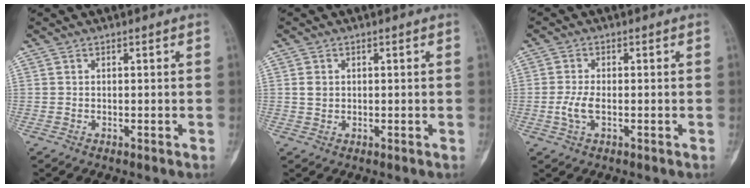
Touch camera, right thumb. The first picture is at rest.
{"total": 1.8, "force": [0.3, 1.5, 1.0], "torque": [-0.014, 0.001, 0.009]}
{"total": 3.6, "force": [-0.8, 1.6, 3.1], "torque": [-0.074, 0.005, -0.016]}